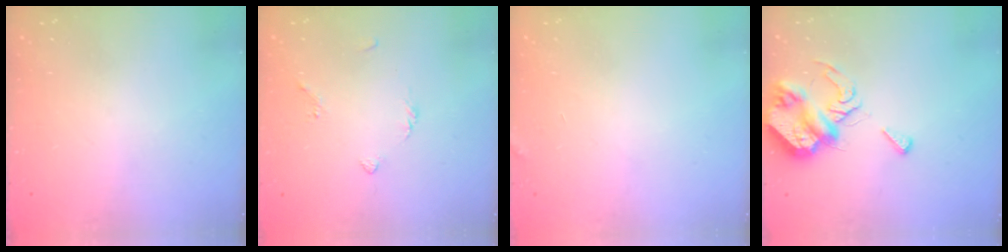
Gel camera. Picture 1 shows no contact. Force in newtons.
{"total": 2.4, "press": 2.3, "slide": 0.6}
{"total": 2.0, "press": 2.0, "slide": 0.2}
{"total": 8.2, "press": 8.1, "slide": 1.1}